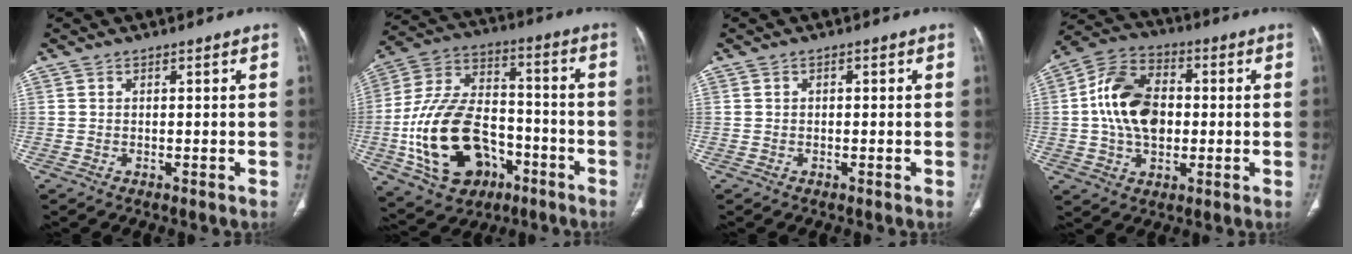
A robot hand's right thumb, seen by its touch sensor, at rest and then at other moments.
{"total": 22.5, "force": [-7.0, 15.0, 15.2], "torque": [-0.266, 0.046, -0.104]}
{"total": 0.6, "force": [0.0, 0.4, 0.4], "torque": [-0.004, 0.002, -0.001]}
{"total": 14.8, "force": [0.3, 10.0, 11.0], "torque": [-0.180, 0.022, 0.001]}